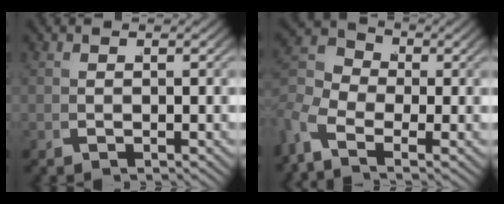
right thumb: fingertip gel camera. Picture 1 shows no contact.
{"total": 5.9, "force": [0.3, 4.0, 4.3], "torque": [-0.095, -0.011, 0.002]}